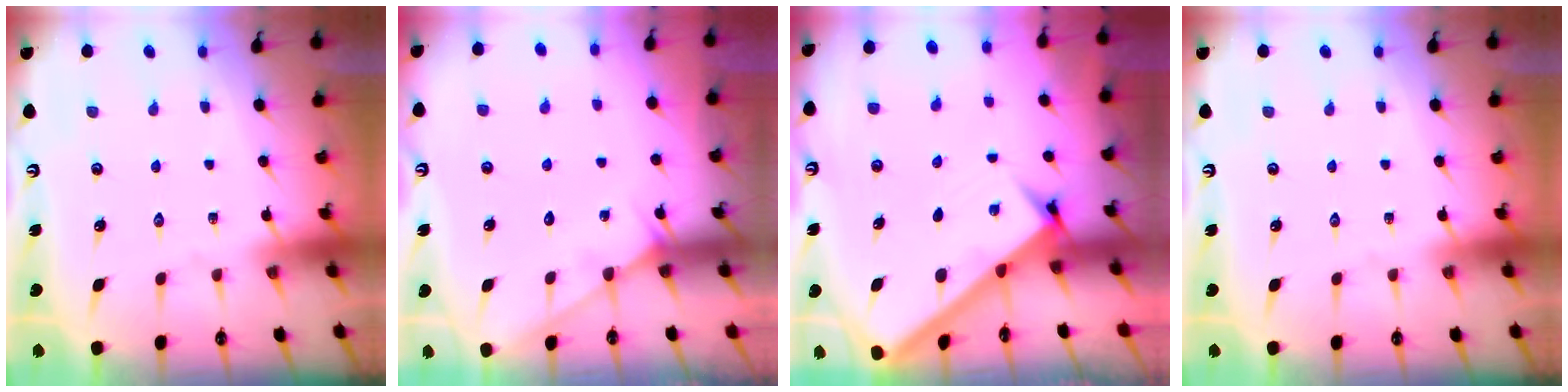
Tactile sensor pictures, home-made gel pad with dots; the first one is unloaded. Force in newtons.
{"total": 3.0, "press": 3.0, "slide": 0.3}
{"total": 2.7, "press": 2.7, "slide": 0.3}
{"total": 0.0}